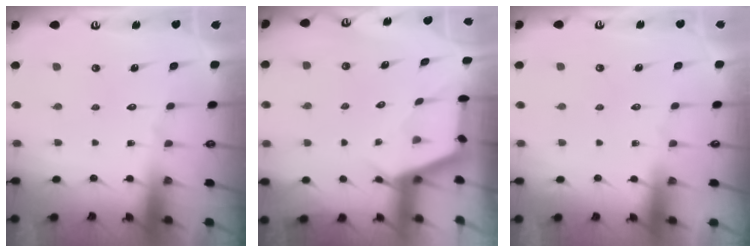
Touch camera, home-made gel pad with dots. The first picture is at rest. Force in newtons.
{"total": 2.7, "press": 2.6, "slide": 0.4}
{"total": 1.6, "press": 1.5, "slide": 0.3}